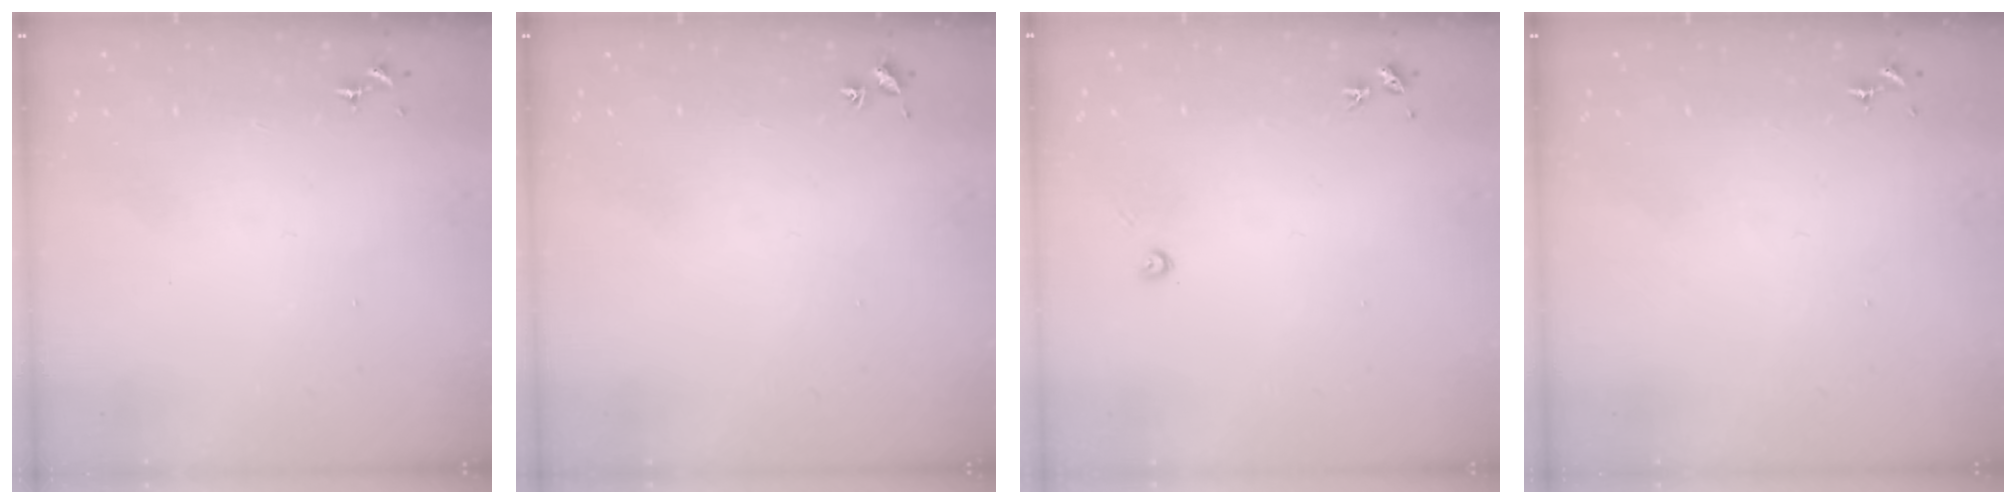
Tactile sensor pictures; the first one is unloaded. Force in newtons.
{"total": 1.8, "press": 1.8, "slide": 0.2}
{"total": 3.9, "press": 3.9, "slide": 0.5}
{"total": 0.0}